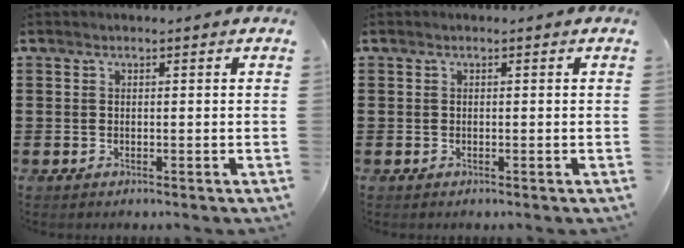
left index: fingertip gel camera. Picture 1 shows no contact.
{"total": 0.0}